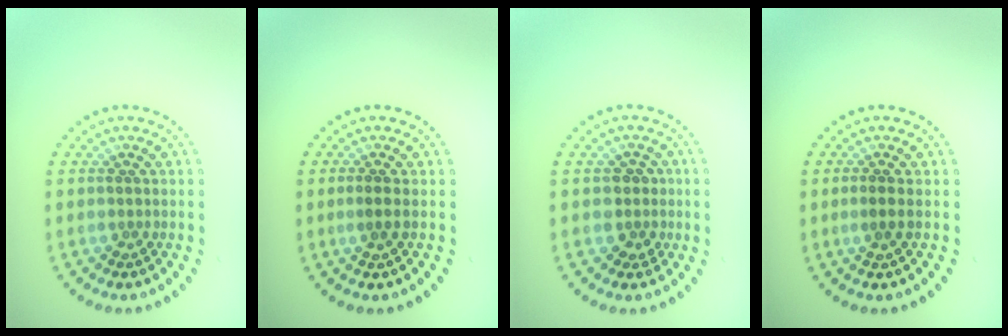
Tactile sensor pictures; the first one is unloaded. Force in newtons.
{"total": 0.6, "press": 0.4, "slide": 0.5}
{"total": 2.1, "press": 1.7, "slide": 1.2}
{"total": 0.6, "press": 0.4, "slide": 0.5}